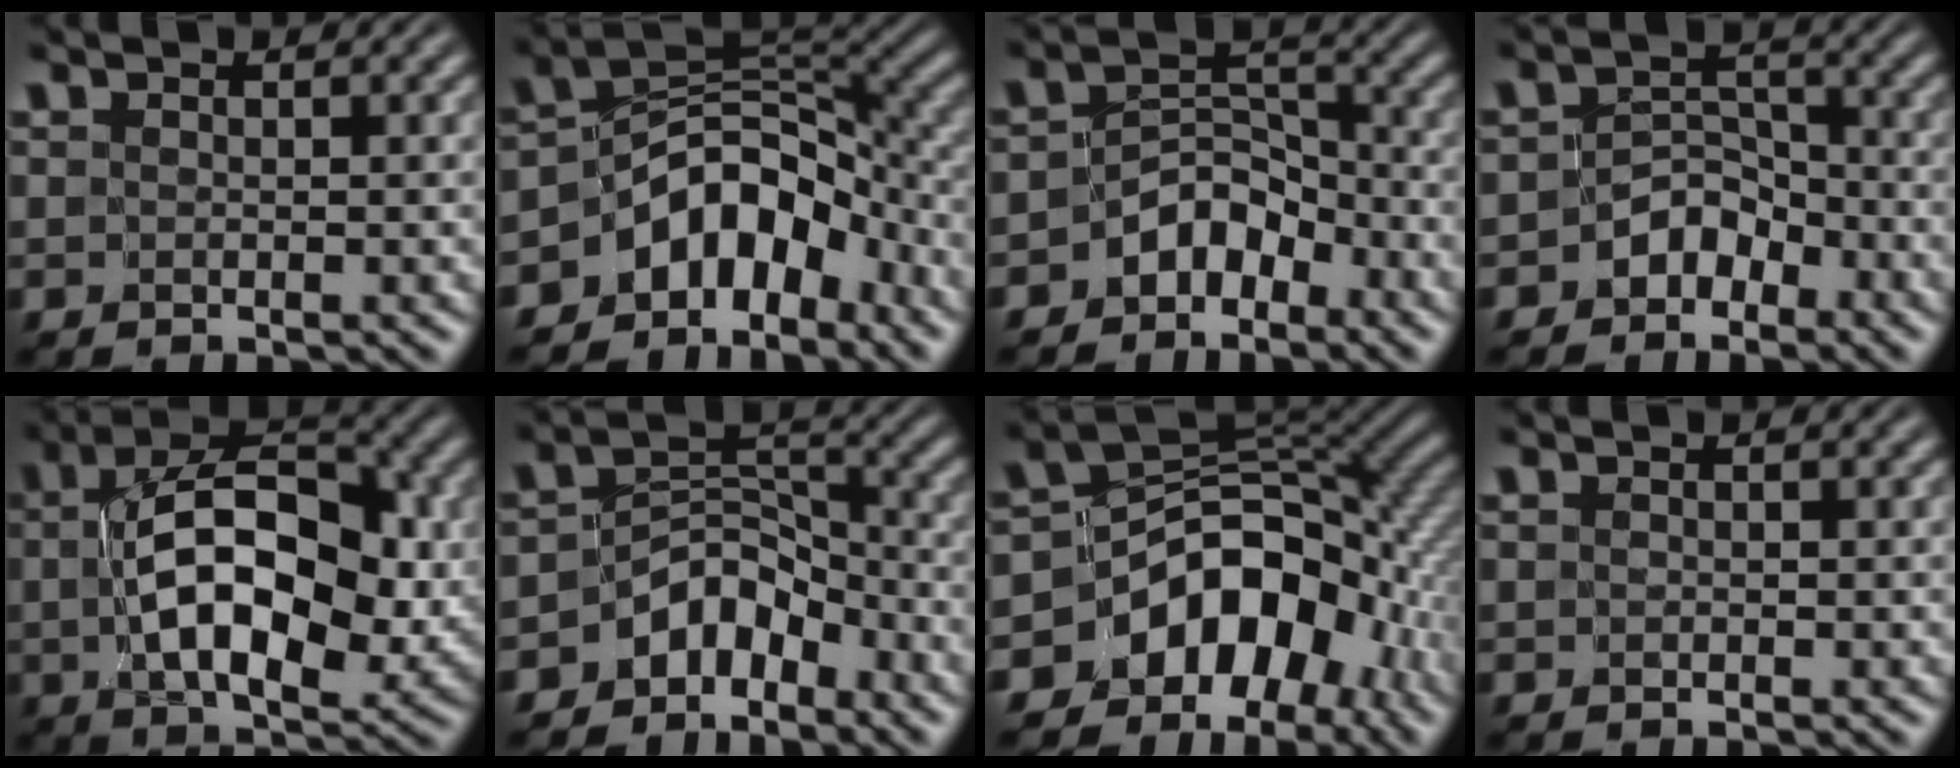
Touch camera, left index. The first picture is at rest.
{"total": 8.0, "force": [-5.0, 4.7, 4.1], "torque": [-0.035, 0.010, -0.102]}
{"total": 3.8, "force": [-2.7, 2.4, 1.3], "torque": [-0.006, 0.009, -0.050]}
{"total": 2.9, "force": [-2.1, 1.9, 0.6], "torque": [0.004, 0.010, -0.036]}
{"total": 11.1, "force": [0.1, 6.1, 9.3], "torque": [-0.147, 0.005, 0.002]}
{"total": 4.8, "force": [-3.5, 2.7, 1.8], "torque": [-0.007, 0.007, -0.066]}
{"total": 11.0, "force": [-5.7, 7.2, 5.9], "torque": [-0.083, 0.009, -0.103]}
{"total": 0.0}